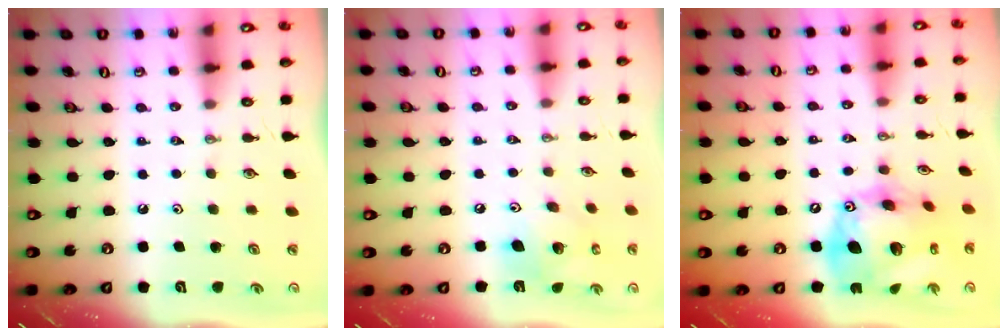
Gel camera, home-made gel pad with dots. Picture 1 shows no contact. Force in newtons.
{"total": 13.9, "press": 13.8, "slide": 2.2}
{"total": 22.3, "press": 22.2, "slide": 2.4}